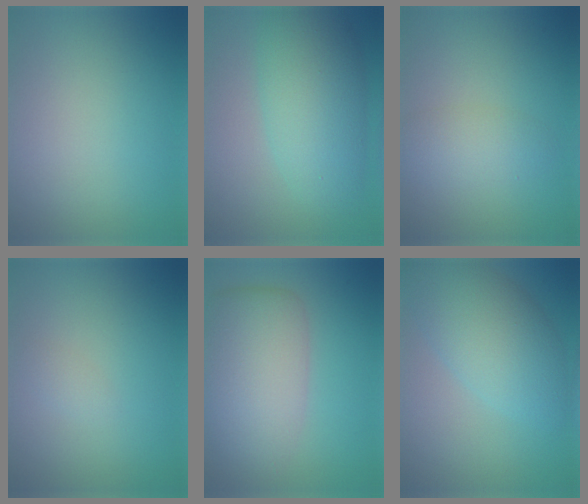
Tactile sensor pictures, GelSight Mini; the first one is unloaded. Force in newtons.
{"total": 6.7, "press": 6.7, "slide": 0.1}
{"total": 2.7, "press": 2.7, "slide": 0.1}
{"total": 0.7, "press": 0.7, "slide": 0.0}
{"total": 7.7, "press": 7.7, "slide": 0.4}
{"total": 6.1, "press": 6.1, "slide": 0.2}